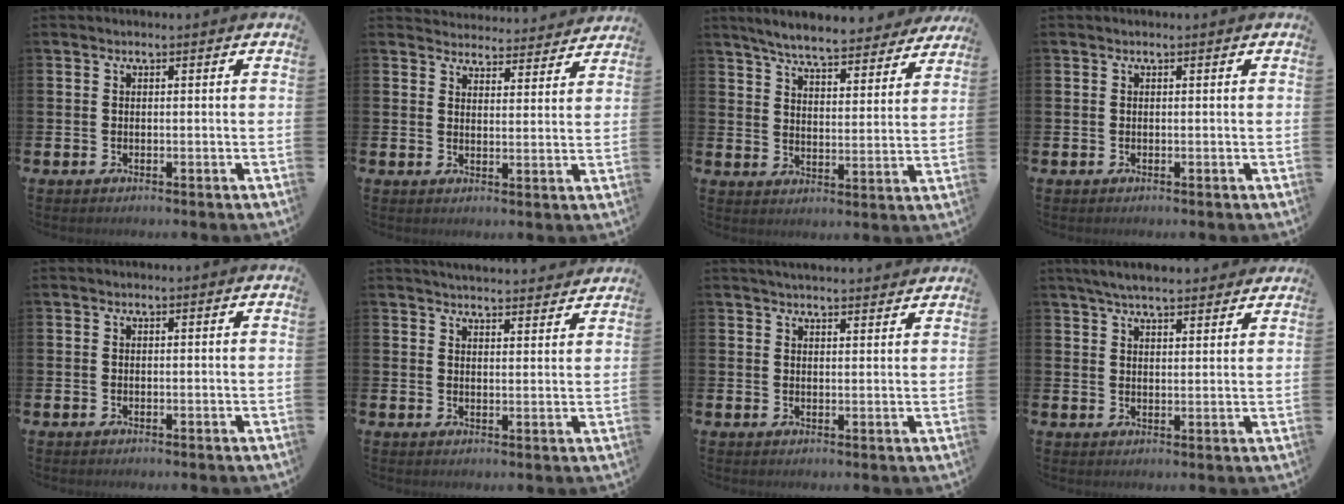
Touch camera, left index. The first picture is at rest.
{"total": 4.3, "force": [4.2, 0.9, -0.2], "torque": [0.001, -0.035, 0.072]}
{"total": 6.8, "force": [6.5, 0.8, 2.0], "torque": [-0.047, -0.046, 0.108]}
{"total": 0.0}
{"total": 0.0}
{"total": 4.1, "force": [4.1, 0.2, 0.1], "torque": [-0.007, -0.029, 0.074]}
{"total": 3.2, "force": [3.2, 0.2, 0.3], "torque": [-0.008, -0.015, 0.058]}
{"total": 5.3, "force": [5.0, 0.8, 1.6], "torque": [-0.036, -0.018, 0.090]}